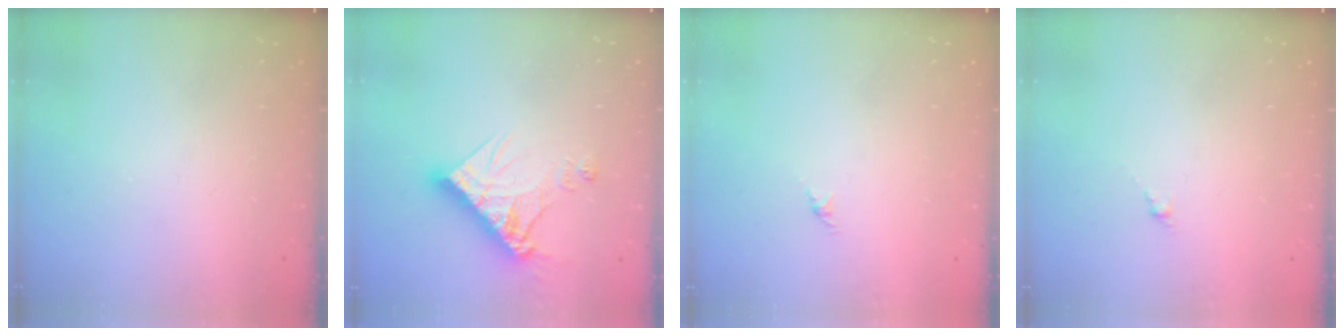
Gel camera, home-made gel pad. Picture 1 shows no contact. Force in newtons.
{"total": 13.9, "press": 13.8, "slide": 1.5}
{"total": 0.0}
{"total": 0.0}